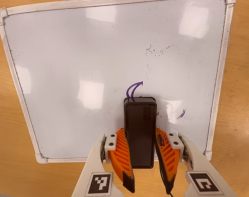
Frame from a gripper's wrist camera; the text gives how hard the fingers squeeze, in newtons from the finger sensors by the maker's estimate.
{"total": 10.9, "left": 8.4, "right": 13.3}